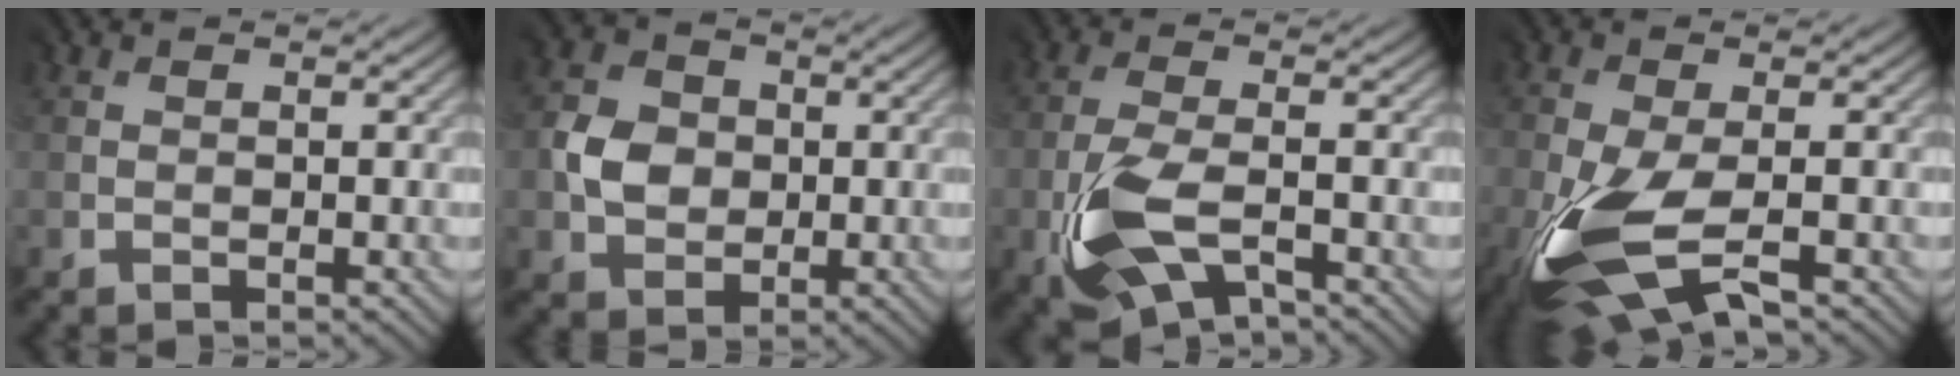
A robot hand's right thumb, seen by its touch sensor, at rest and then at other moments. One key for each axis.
{"total": 4.0, "fx": 0.0, "fy": 3.8, "fz": 1.1, "tx": -0.030, "ty": 0.004, "tz": -0.006}
{"total": 7.4, "fx": -3.4, "fy": 3.1, "fz": 5.8, "tx": -0.142, "ty": -0.003, "tz": -0.073}
{"total": 10.1, "fx": -4.6, "fy": 3.8, "fz": 8.2, "tx": -0.212, "ty": -0.023, "tz": -0.092}